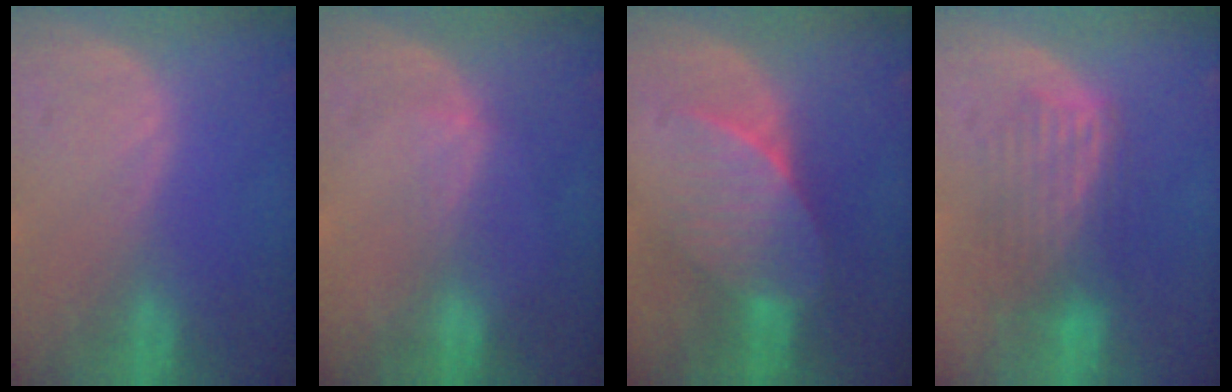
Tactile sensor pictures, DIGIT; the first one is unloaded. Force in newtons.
{"total": 2.1, "press": 1.7, "slide": 1.2}
{"total": 7.4, "press": 6.9, "slide": 2.6}
{"total": 6.3, "press": 6.3, "slide": 0.5}